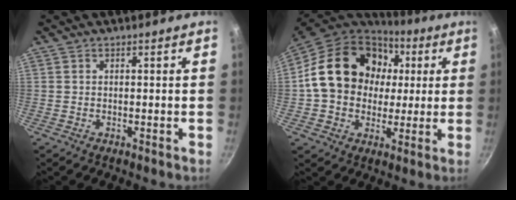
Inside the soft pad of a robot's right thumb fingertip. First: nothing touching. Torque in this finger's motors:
{"motor_torque": [1.00, 3.72, 1.15, -0.70, 0.44]}